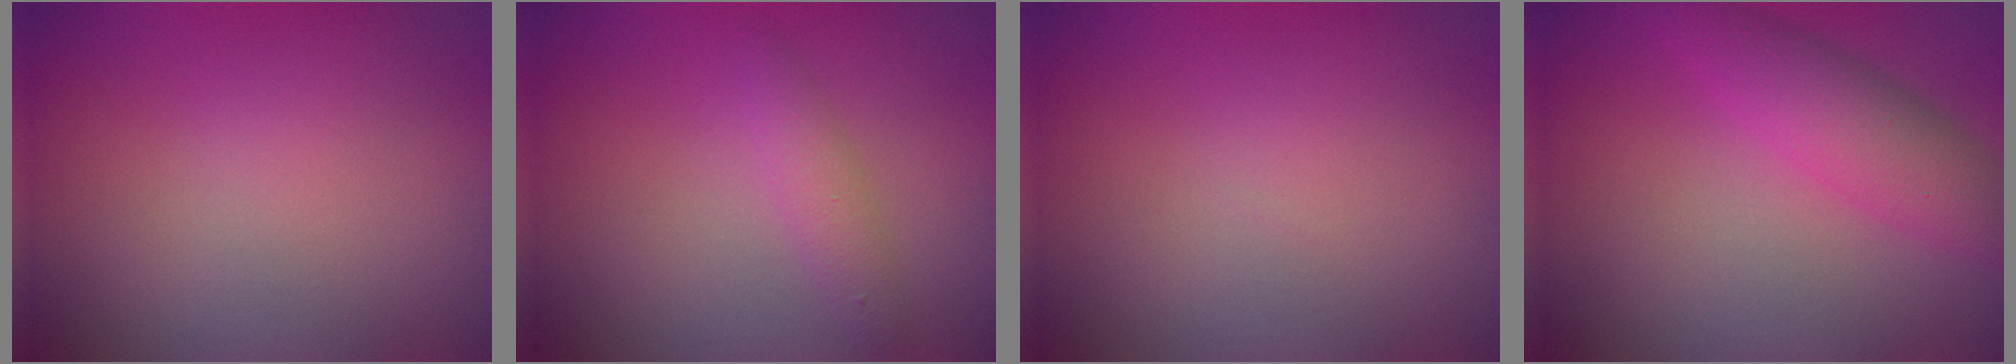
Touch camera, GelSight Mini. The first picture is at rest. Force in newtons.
{"total": 1.6, "press": 1.6, "slide": 0.1}
{"total": 0.0}
{"total": 4.0, "press": 4.0, "slide": 0.2}